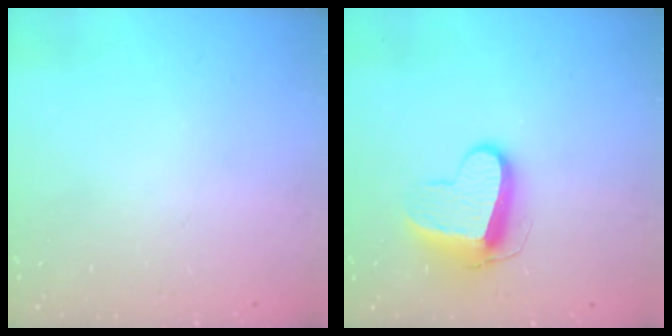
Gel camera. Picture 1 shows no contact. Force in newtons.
{"total": 10.9, "press": 10.8, "slide": 0.6}